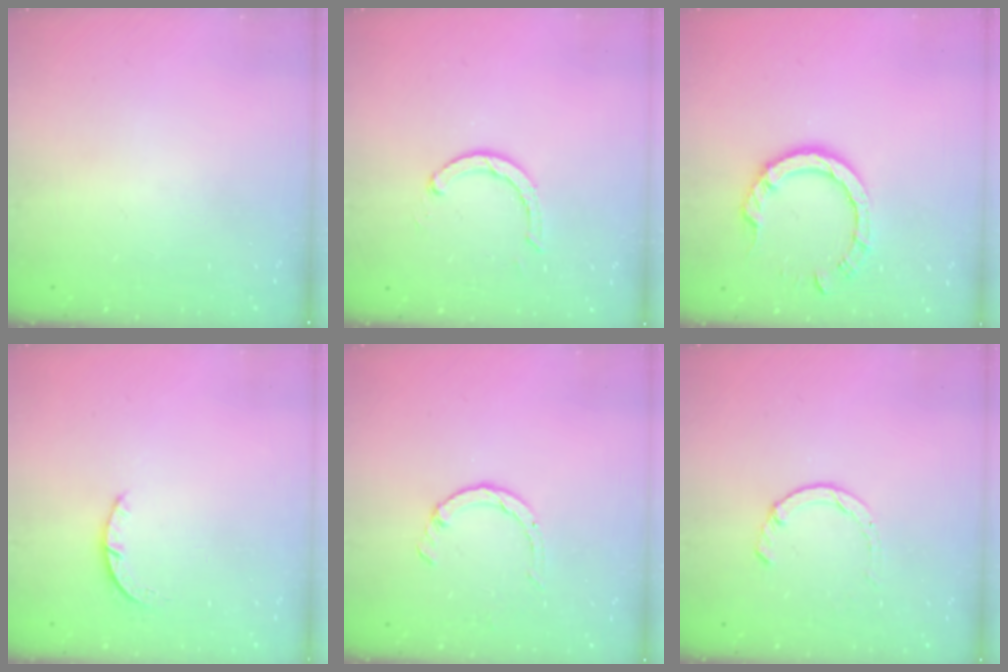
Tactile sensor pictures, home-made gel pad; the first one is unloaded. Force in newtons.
{"total": 2.9, "press": 2.9, "slide": 0.4}
{"total": 8.5, "press": 8.4, "slide": 1.0}
{"total": 2.4, "press": 2.4, "slide": 0.3}
{"total": 2.6, "press": 2.6, "slide": 0.4}
{"total": 2.3, "press": 2.3, "slide": 0.5}